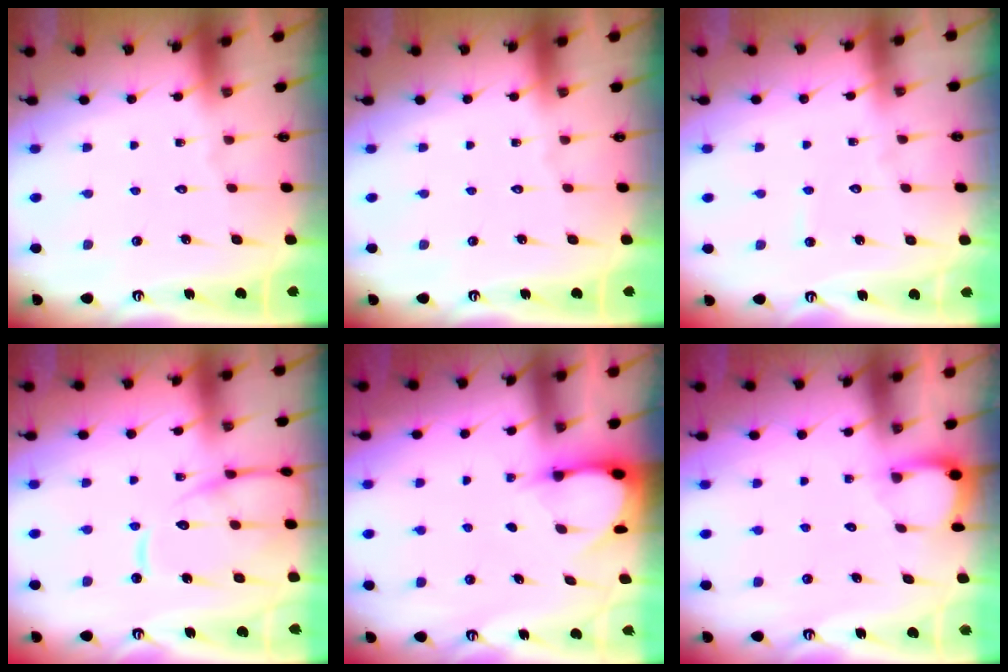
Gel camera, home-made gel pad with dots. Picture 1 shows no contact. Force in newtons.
{"total": 0.0}
{"total": 2.8, "press": 2.8, "slide": 0.3}
{"total": 12.5, "press": 12.5, "slide": 1.2}
{"total": 3.1, "press": 3.1, "slide": 0.4}
{"total": 2.4, "press": 2.4, "slide": 0.3}